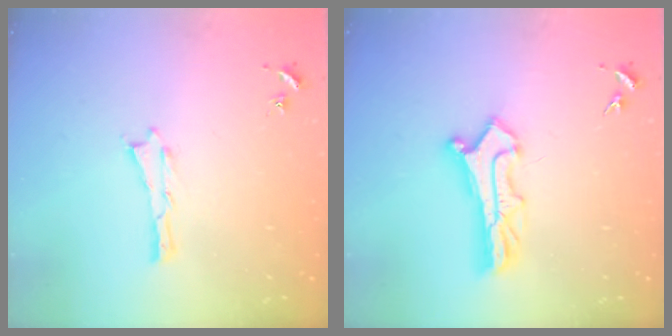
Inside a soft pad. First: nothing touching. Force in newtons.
{"total": 4.3, "press": 4.3, "slide": 0.4}